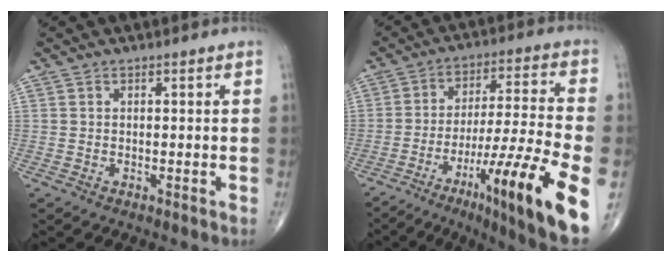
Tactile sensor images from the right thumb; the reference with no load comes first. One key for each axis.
{"total": 21.2, "fx": -9.0, "fy": 1.9, "fz": 19.2, "tx": -0.293, "ty": 0.035, "tz": -0.137}